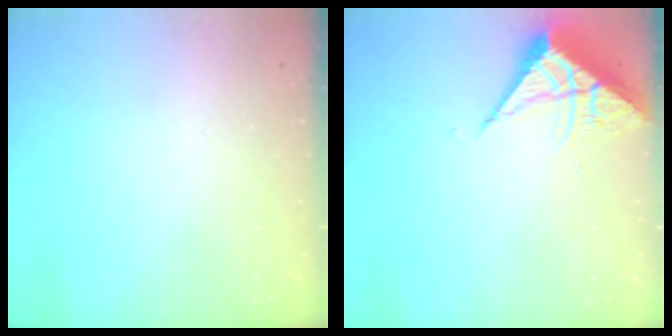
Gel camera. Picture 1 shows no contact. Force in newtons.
{"total": 6.2, "press": 6.2, "slide": 0.4}